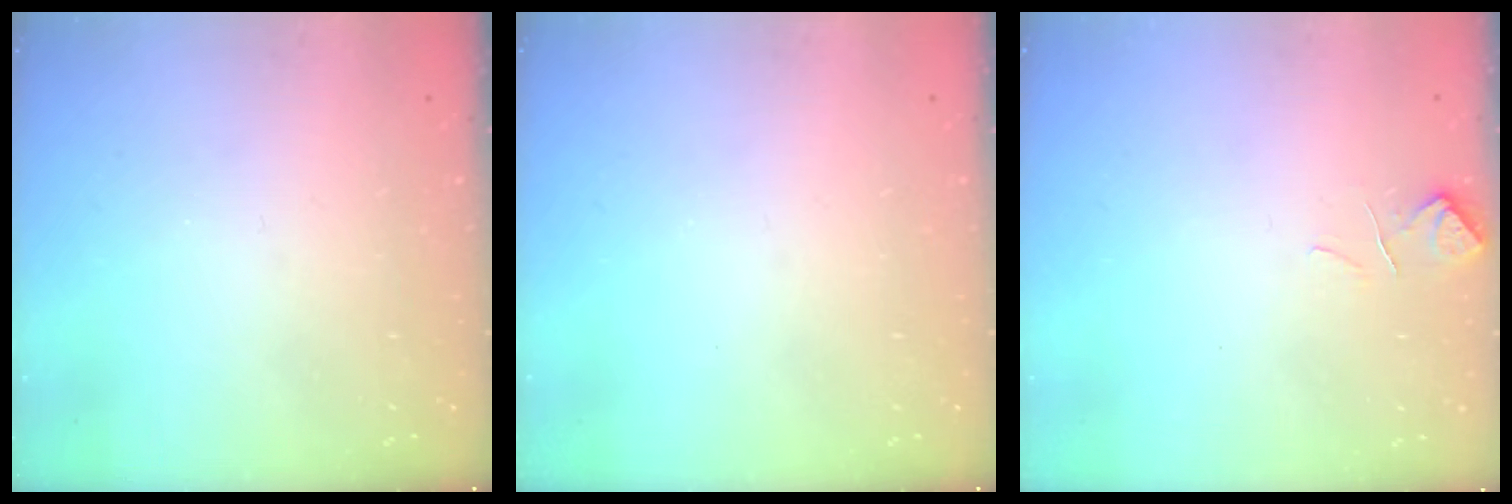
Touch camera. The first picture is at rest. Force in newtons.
{"total": 0.0}
{"total": 0.8, "press": 0.3, "slide": 0.7}